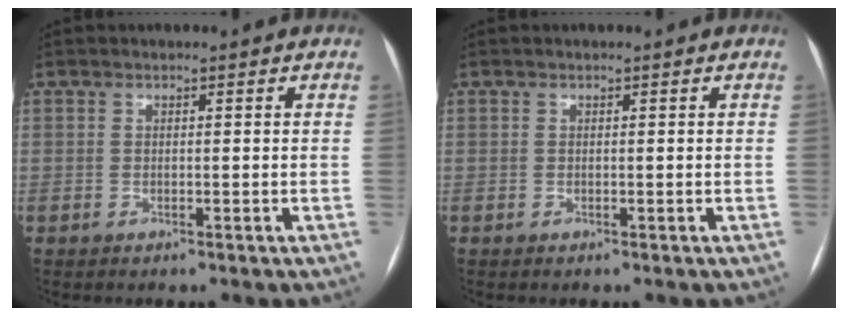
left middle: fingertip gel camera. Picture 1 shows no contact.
{"total": 0.0}